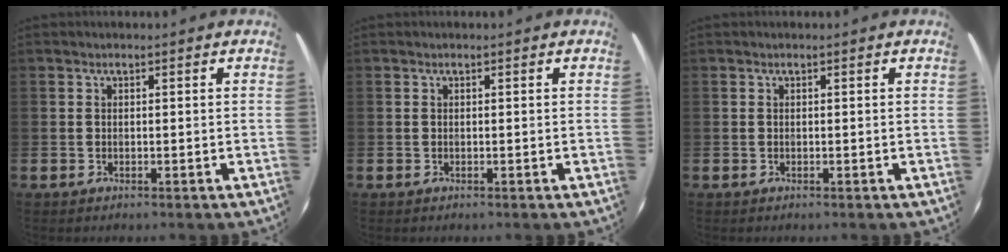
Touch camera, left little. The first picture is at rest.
{"total": 0.0}
{"total": 0.0}